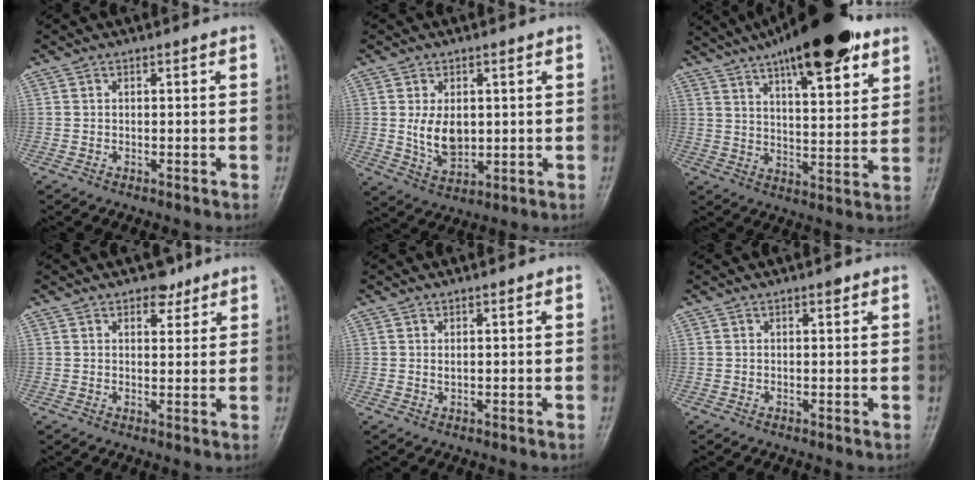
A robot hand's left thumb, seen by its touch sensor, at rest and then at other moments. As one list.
[{"total": 6.9, "force": [0.9, 4.6, 5.0], "torque": [-0.072, -0.016, 0.029]}, {"total": 21.3, "force": [13.4, 6.4, 15.3], "torque": [-0.219, -0.036, 0.208]}, {"total": 3.6, "force": [2.6, 2.1, 1.3], "torque": [0.000, -0.015, 0.038]}, {"total": 1.1, "force": [0.7, 0.5, 0.8], "torque": [-0.009, -0.004, 0.012]}, {"total": 1.0, "force": [0.8, 0.4, 0.6], "torque": [-0.005, -0.004, 0.011]}]